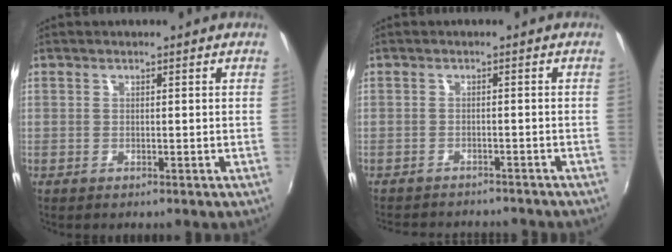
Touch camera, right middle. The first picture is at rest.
{"total": 8.8, "force": [-8.0, 2.1, 2.9], "torque": [-0.071, -0.015, -0.114]}